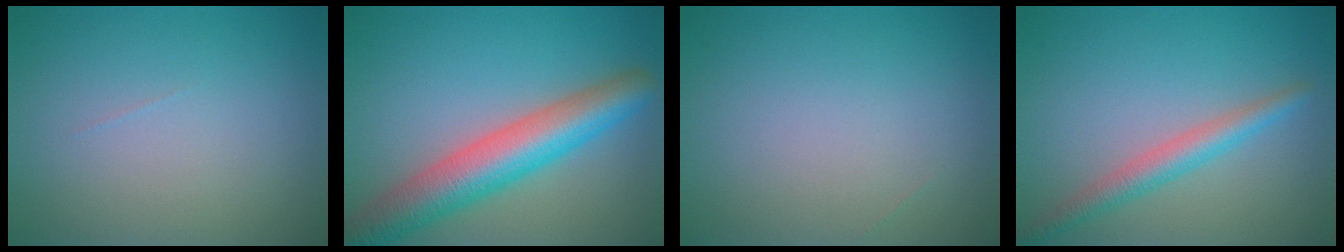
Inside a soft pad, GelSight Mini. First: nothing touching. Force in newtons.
{"total": 7.6, "press": 7.6, "slide": 0.4}
{"total": 0.0}
{"total": 2.9, "press": 2.9, "slide": 0.2}